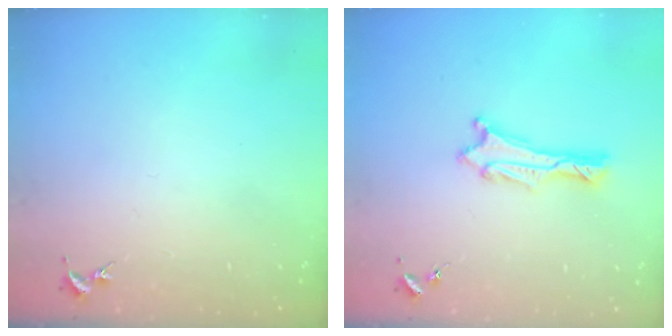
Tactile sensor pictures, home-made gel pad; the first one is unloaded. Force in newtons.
{"total": 0.9, "press": 0.8, "slide": 0.1}